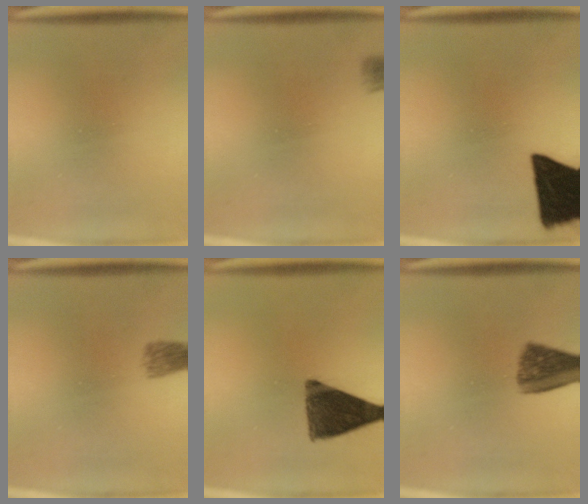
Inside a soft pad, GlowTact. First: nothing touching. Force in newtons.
{"total": 2.9}
{"total": 18.1}
{"total": 2.6}
{"total": 11.5}
{"total": 7.3}